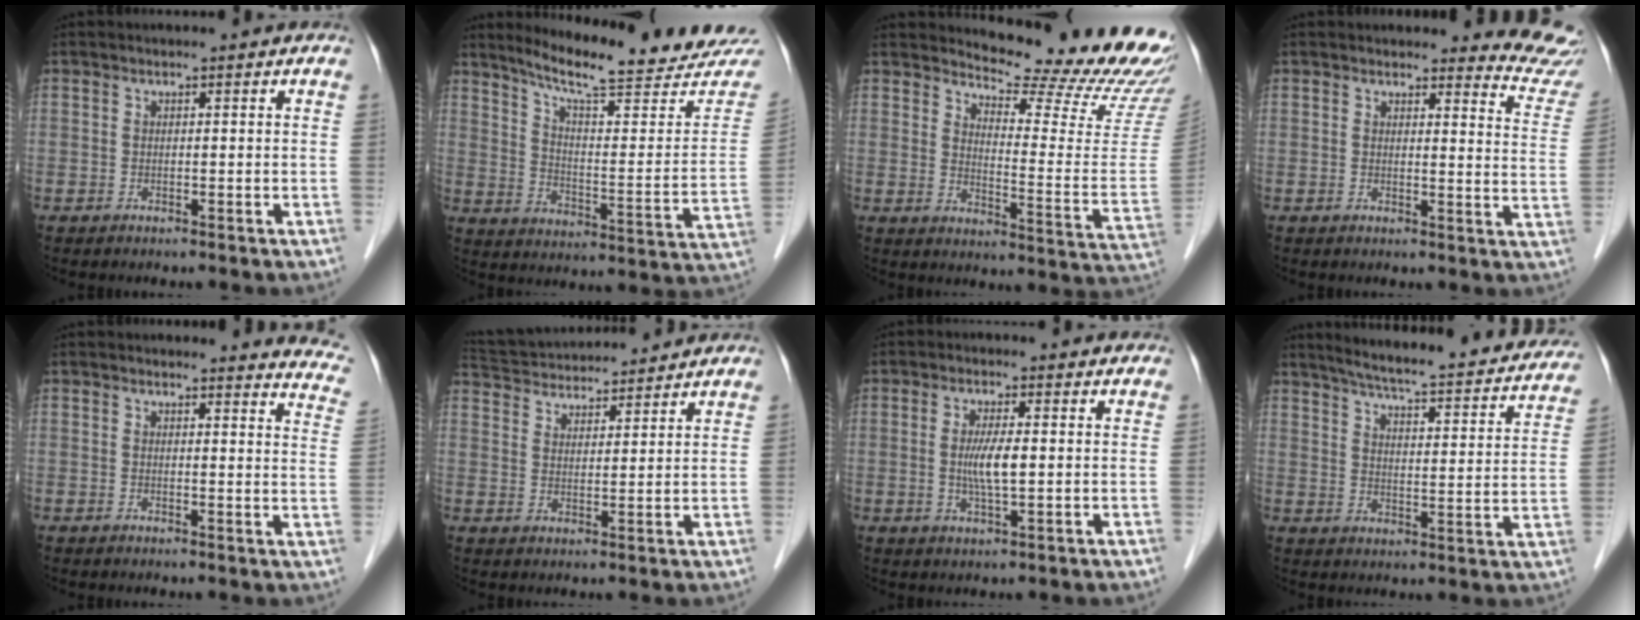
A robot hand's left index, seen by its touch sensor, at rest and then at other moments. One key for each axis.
{"total": 22.6, "fx": 20.6, "fy": 1.7, "fz": 8.9, "tx": -0.129, "ty": -0.074, "tz": 0.272}
{"total": 19.2, "fx": 18.4, "fy": 0.9, "fz": 5.4, "tx": -0.075, "ty": -0.129, "tz": 0.211}
{"total": 8.7, "fx": 8.7, "fy": 1.0, "fz": -0.2, "tx": 0.030, "ty": -0.079, "tz": 0.059}
{"total": 9.2, "fx": 9.0, "fy": 1.3, "fz": 0.8, "tx": 0.031, "ty": -0.066, "tz": 0.055}
{"total": 13.5, "fx": 12.7, "fy": 2.3, "fz": 3.9, "tx": -0.077, "ty": 0.042, "tz": 0.207}
{"total": 4.4, "fx": 0.1, "fy": 0.6, "fz": 4.4, "tx": -0.088, "ty": -0.005, "tz": 0.001}
{"total": 24.3, "fx": 21.7, "fy": 3.3, "fz": 10.6, "tx": -0.152, "ty": -0.027, "tz": 0.268}